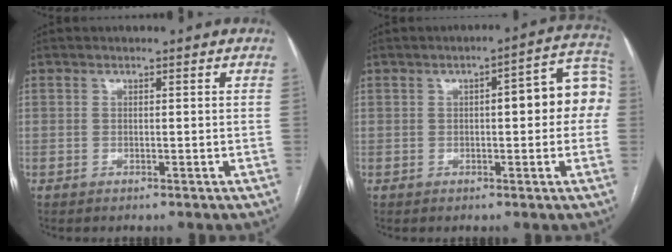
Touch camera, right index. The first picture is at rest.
{"total": 9.4, "force": [0.6, 2.5, 9.1], "torque": [-0.108, 0.041, 0.003]}